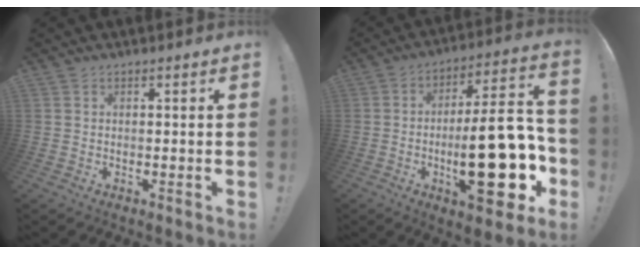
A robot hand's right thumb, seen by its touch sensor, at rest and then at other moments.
{"total": 26.6, "force": [-5.9, 9.4, 24.1], "torque": [-0.366, 0.027, -0.085]}